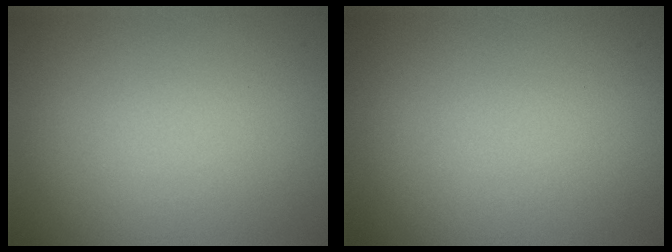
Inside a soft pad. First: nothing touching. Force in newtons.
{"total": 0.0}